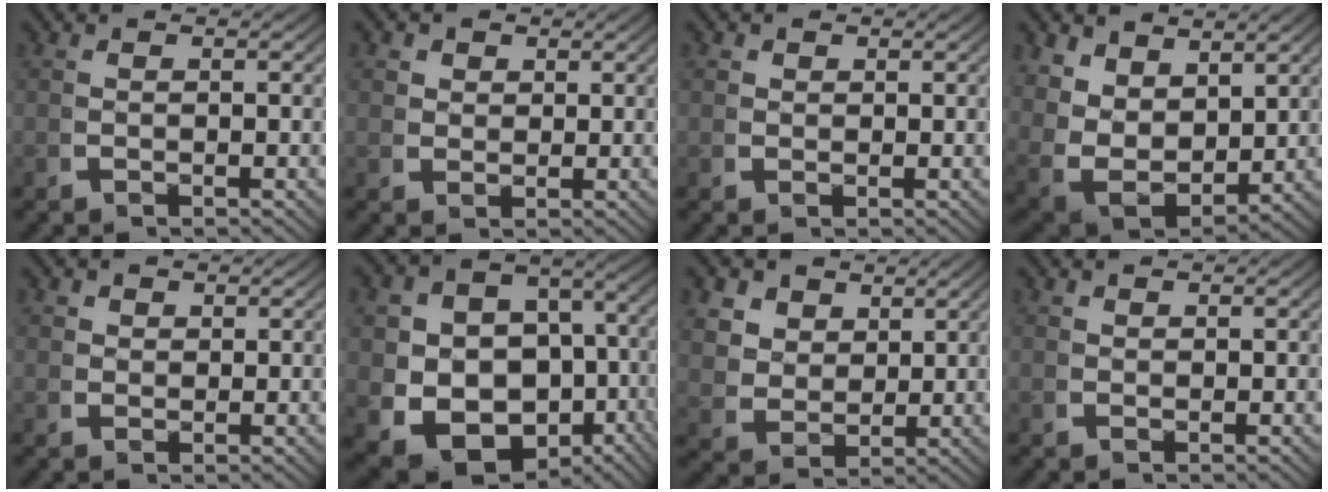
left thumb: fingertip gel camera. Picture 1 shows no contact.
{"total": 2.2, "force": [1.1, 1.7, 0.8], "torque": [-0.011, -0.005, 0.021]}
{"total": 0.9, "force": [0.6, 0.7, 0.2], "torque": [0.001, 0.001, 0.012]}
{"total": 8.8, "force": [0.0, 6.5, 5.8], "torque": [-0.163, -0.046, 0.016]}
{"total": 1.6, "force": [1.0, 1.1, 0.5], "torque": [-0.002, -0.001, 0.019]}
{"total": 15.6, "force": [-5.4, 11.6, 9.0], "torque": [-0.187, -0.080, -0.060]}
{"total": 6.7, "force": [1.8, 5.4, 3.5], "torque": [-0.090, -0.032, 0.040]}
{"total": 0.6, "force": [0.6, 0.1, 0.0], "torque": [0.007, 0.003, 0.014]}